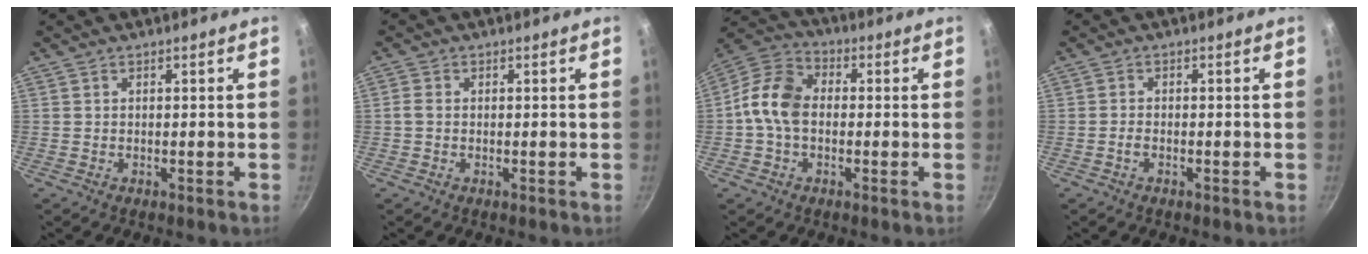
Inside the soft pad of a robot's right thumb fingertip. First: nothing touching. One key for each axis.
{"total": 1.6, "fx": -0.1, "fy": 1.2, "fz": 1.0, "tx": -0.023, "ty": 0.005, "tz": -0.005}
{"total": 10.4, "fx": -0.6, "fy": 7.5, "fz": 7.1, "tx": -0.115, "ty": 0.028, "tz": -0.034}
{"total": 1.3, "fx": -0.7, "fy": 0.6, "fz": 0.9, "tx": -0.024, "ty": 0.008, "tz": -0.018}